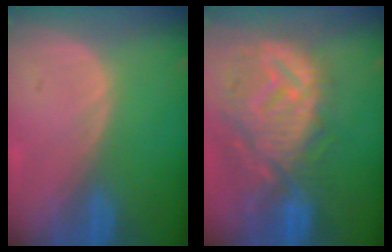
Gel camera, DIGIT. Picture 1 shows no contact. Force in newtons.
{"total": 12.6, "press": 11.2, "slide": 5.8}